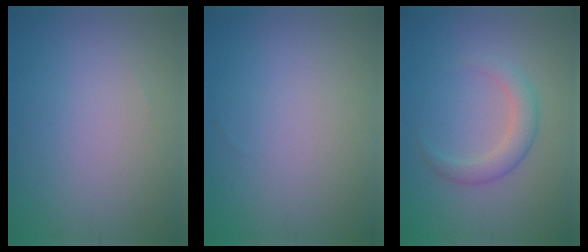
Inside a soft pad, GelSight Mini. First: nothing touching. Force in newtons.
{"total": 0.0}
{"total": 2.6, "press": 2.6, "slide": 0.1}